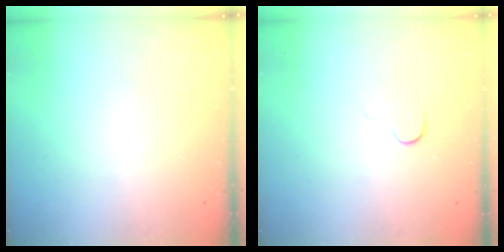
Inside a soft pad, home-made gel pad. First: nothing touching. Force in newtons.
{"total": 5.0, "press": 5.0, "slide": 0.5}